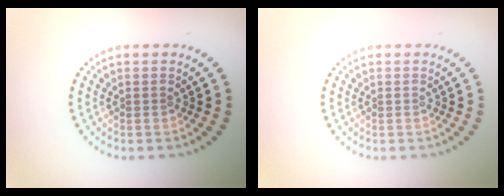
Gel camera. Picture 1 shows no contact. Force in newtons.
{"total": 0.0}